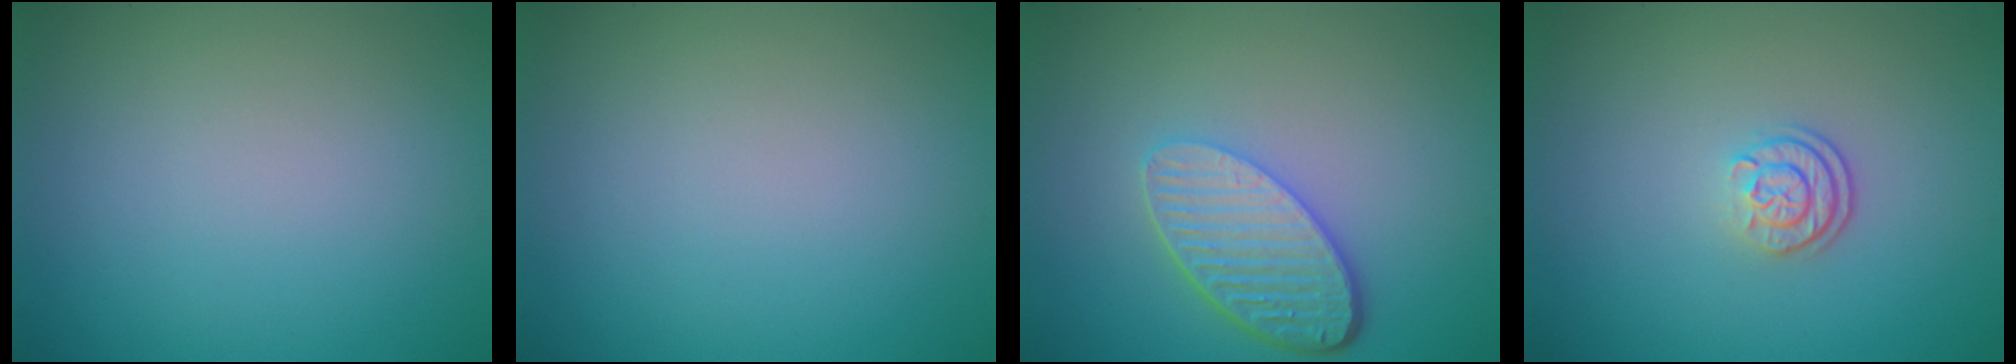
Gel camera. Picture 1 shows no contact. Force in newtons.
{"total": 0.0}
{"total": 5.1, "press": 3.8, "slide": 3.4}
{"total": 2.1, "press": 1.8, "slide": 1.2}